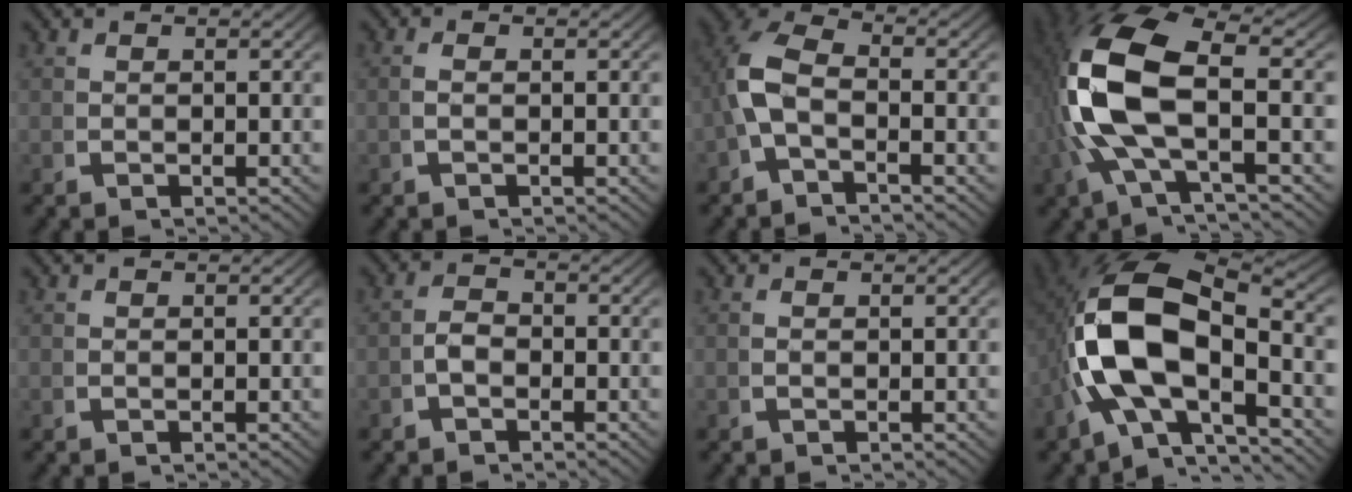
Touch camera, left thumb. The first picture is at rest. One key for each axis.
{"total": 0.6, "fx": -0.1, "fy": 0.1, "fz": 0.5, "tx": -0.016, "ty": 0.000, "tz": -0.003}
{"total": 6.1, "fx": -0.8, "fy": 4.2, "fz": 4.3, "tx": -0.110, "ty": -0.011, "tz": -0.019}
{"total": 13.7, "fx": 0.4, "fy": 7.5, "fz": 11.4, "tx": -0.264, "ty": -0.017, "tz": 0.013}
{"total": 0.0}
{"total": 1.8, "fx": -0.8, "fy": 1.4, "fz": 0.8, "tx": -0.014, "ty": -0.003, "tz": -0.020}
{"total": 0.0}
{"total": 16.3, "fx": -0.6, "fy": 10.4, "fz": 12.5, "tx": -0.276, "ty": -0.043, "tz": 0.004}